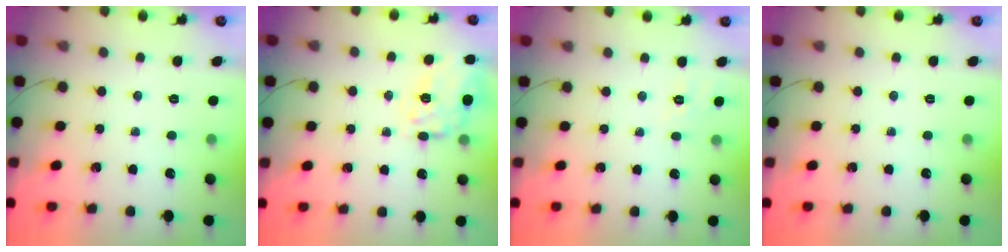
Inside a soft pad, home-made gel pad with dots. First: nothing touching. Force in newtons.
{"total": 18.7, "press": 18.5, "slide": 2.6}
{"total": 6.6, "press": 6.3, "slide": 2.0}
{"total": 0.0}